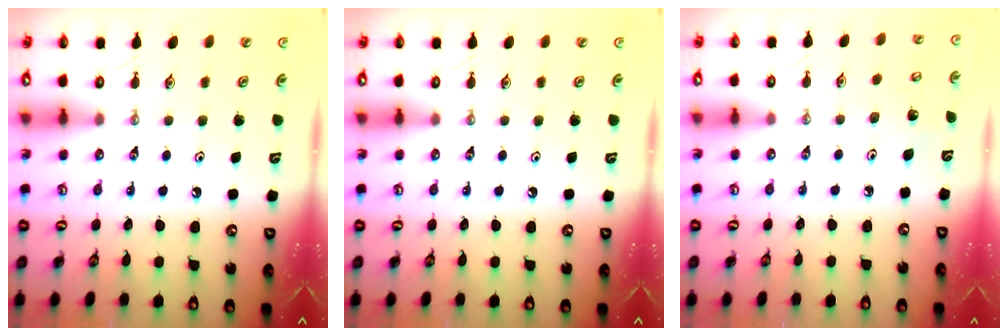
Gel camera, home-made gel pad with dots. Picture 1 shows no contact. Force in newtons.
{"total": 0.0}
{"total": 3.0, "press": 3.0, "slide": 0.2}